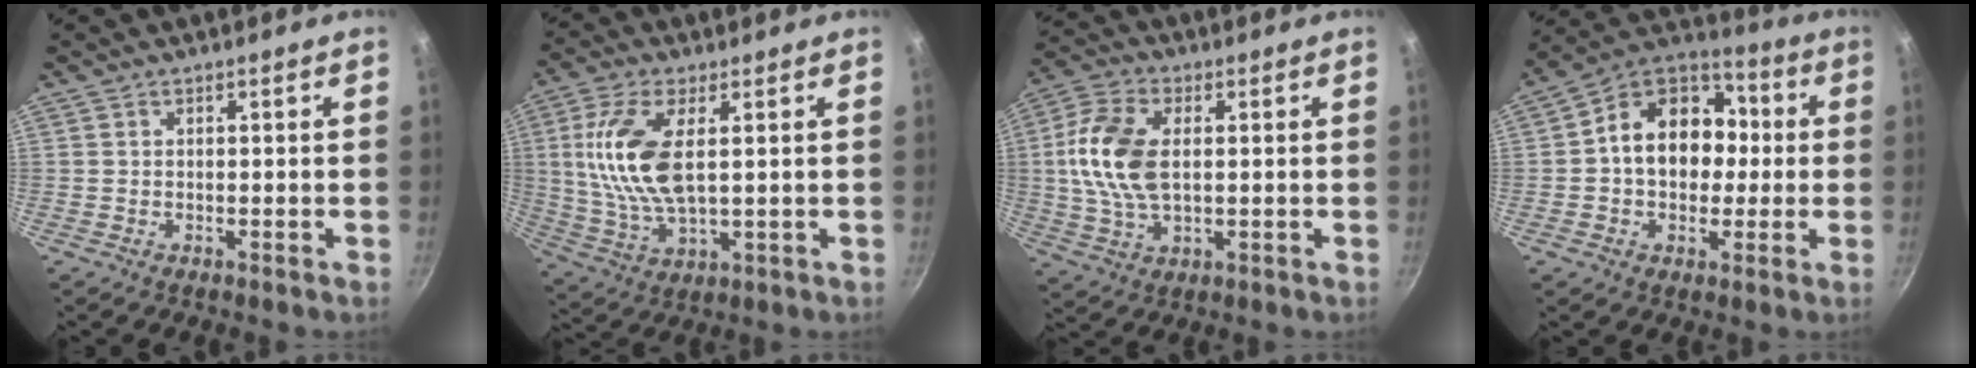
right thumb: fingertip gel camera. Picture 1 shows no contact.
{"total": 13.9, "force": [2.3, 6.1, 12.3], "torque": [-0.267, -0.008, 0.051]}
{"total": 13.3, "force": [1.2, 7.4, 10.9], "torque": [-0.230, 0.007, 0.022]}
{"total": 16.5, "force": [0.7, 12.0, 11.2], "torque": [-0.130, 0.034, 0.000]}